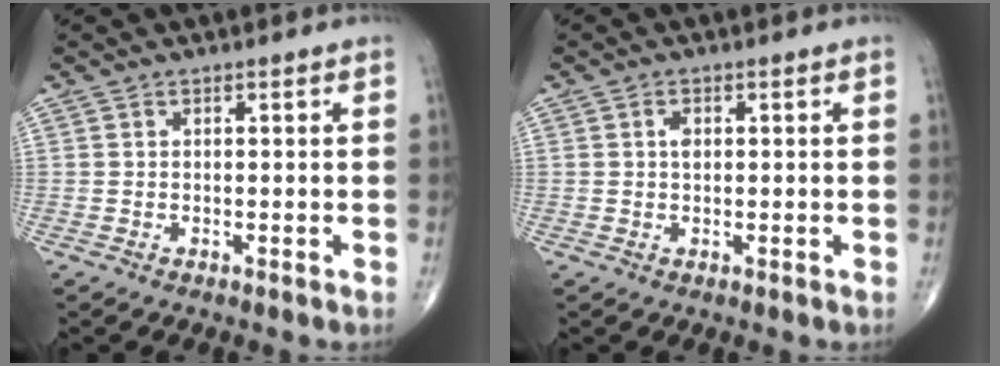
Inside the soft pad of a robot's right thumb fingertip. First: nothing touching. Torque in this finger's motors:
{"motor_torque": [0.64, 0.49, 0.19, -0.24, 0.00]}